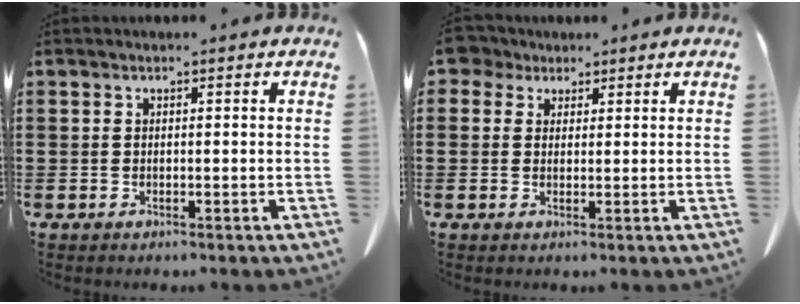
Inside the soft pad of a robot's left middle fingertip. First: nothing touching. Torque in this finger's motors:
{"motor_torque": [0.00, 0.00, 0.00, 0.00]}